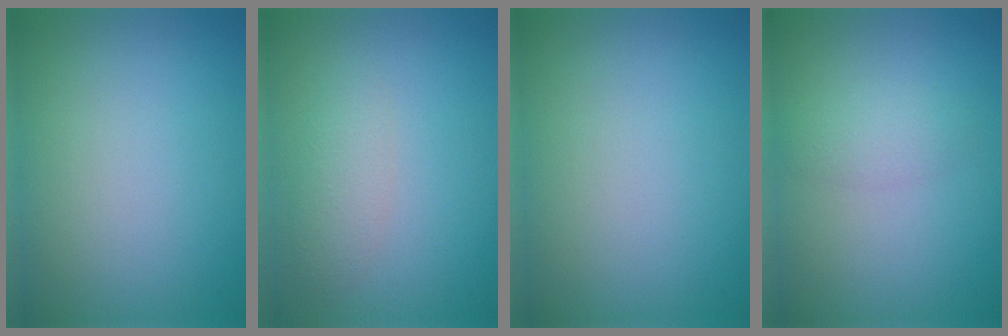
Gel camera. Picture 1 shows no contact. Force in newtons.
{"total": 2.0, "press": 2.0, "slide": 0.1}
{"total": 0.0}
{"total": 1.8, "press": 1.8, "slide": 0.1}